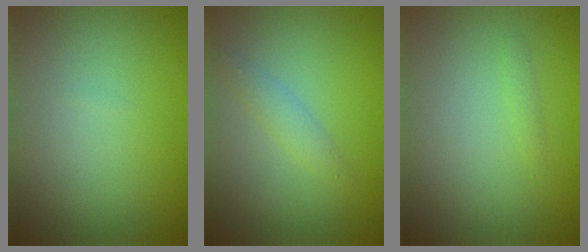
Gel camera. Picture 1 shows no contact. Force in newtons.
{"total": 1.4, "press": 1.4, "slide": 0.0}
{"total": 0.6, "press": 0.6, "slide": 0.0}